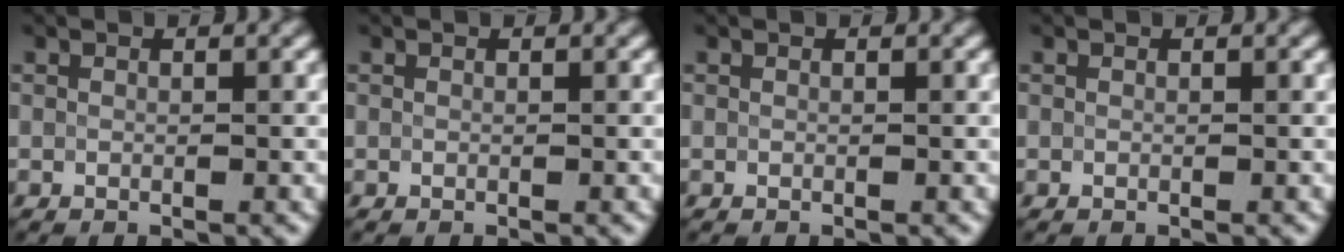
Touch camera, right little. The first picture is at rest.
{"total": 0.0}
{"total": 0.0}
{"total": 0.0}